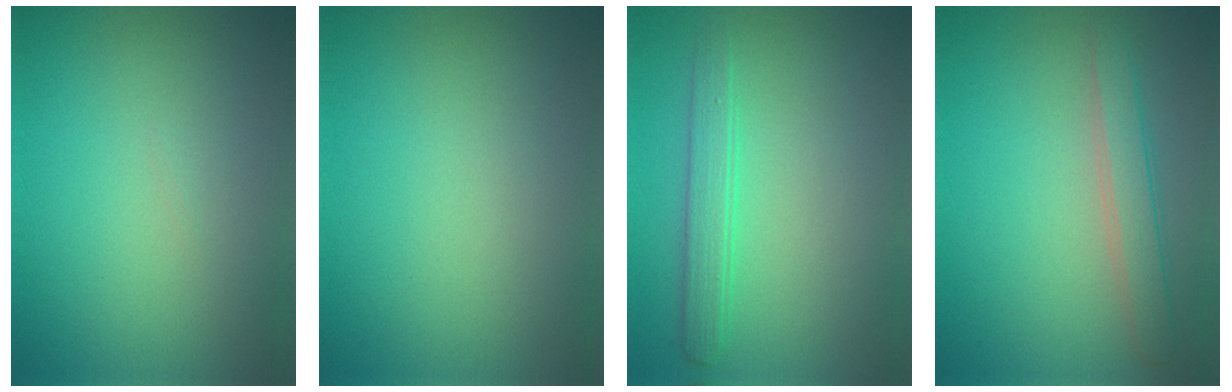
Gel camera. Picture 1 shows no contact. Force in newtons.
{"total": 0.0}
{"total": 2.2, "press": 2.2, "slide": 0.2}
{"total": 2.5, "press": 2.4, "slide": 0.1}